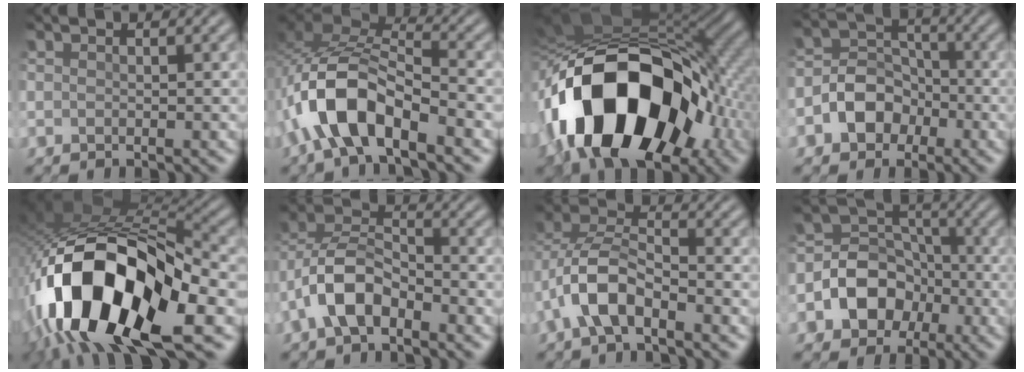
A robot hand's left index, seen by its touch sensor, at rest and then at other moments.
{"total": 8.3, "force": [-4.3, 3.0, 6.5], "torque": [-0.133, 0.014, -0.086]}
{"total": 17.4, "force": [-6.2, 10.2, 12.7], "torque": [-0.211, -0.003, -0.107]}
{"total": 4.7, "force": [-2.1, 3.5, 2.3], "torque": [-0.032, 0.011, -0.045]}
{"total": 17.8, "force": [-6.2, 8.0, 14.6], "torque": [-0.292, 0.003, -0.106]}
{"total": 5.7, "force": [-2.9, 2.8, 4.0], "torque": [-0.085, 0.015, -0.062]}
{"total": 5.4, "force": [-2.5, 2.4, 4.1], "torque": [-0.086, 0.015, -0.052]}
{"total": 6.7, "force": [-2.5, 5.3, 3.2], "torque": [-0.047, 0.013, -0.064]}